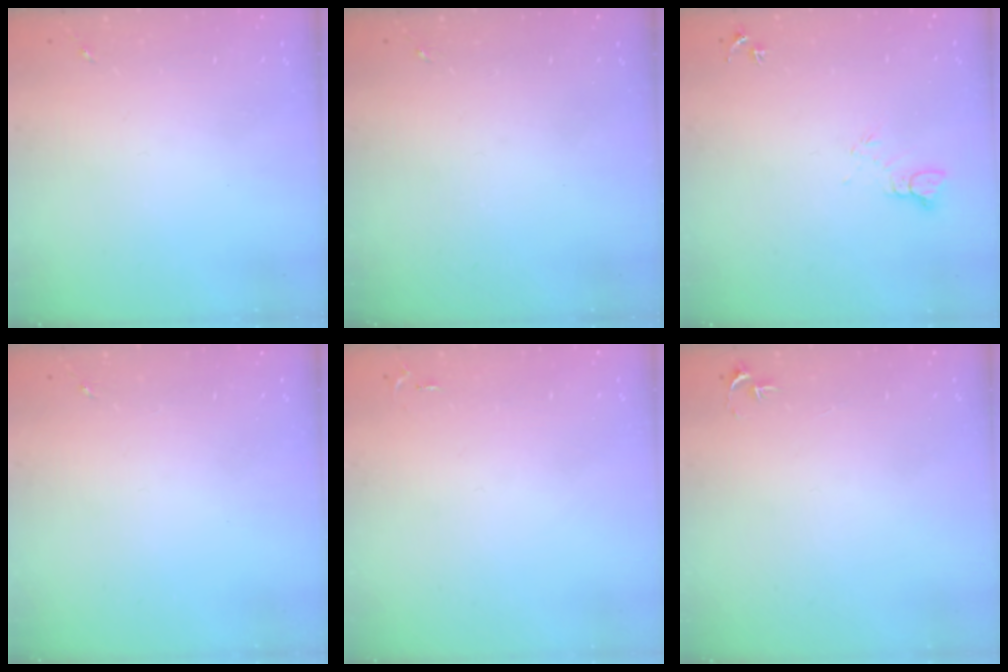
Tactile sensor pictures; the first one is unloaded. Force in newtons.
{"total": 0.0}
{"total": 3.9, "press": 3.8, "slide": 0.4}
{"total": 0.0}
{"total": 2.6, "press": 2.6, "slide": 0.4}
{"total": 2.7, "press": 2.7, "slide": 0.3}